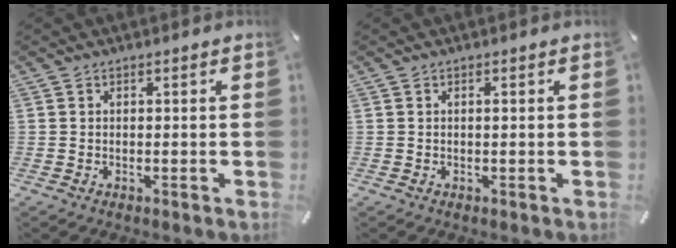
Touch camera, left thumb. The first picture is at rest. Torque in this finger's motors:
{"motor_torque": [0.16, 0.20, 0.30, -0.02, 0.00]}